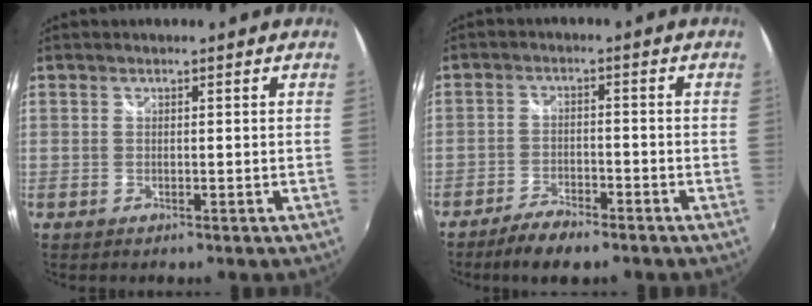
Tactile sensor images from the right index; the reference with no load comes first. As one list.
[{"total": 6.6, "force": [-5.2, 1.9, 3.6], "torque": [-0.092, -0.008, -0.094]}]